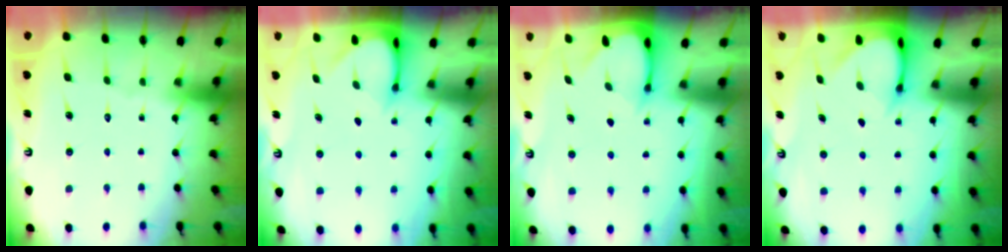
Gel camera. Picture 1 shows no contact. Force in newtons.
{"total": 3.2, "press": 3.2, "slide": 0.3}
{"total": 2.3, "press": 2.3, "slide": 0.3}
{"total": 3.5, "press": 3.5, "slide": 0.3}